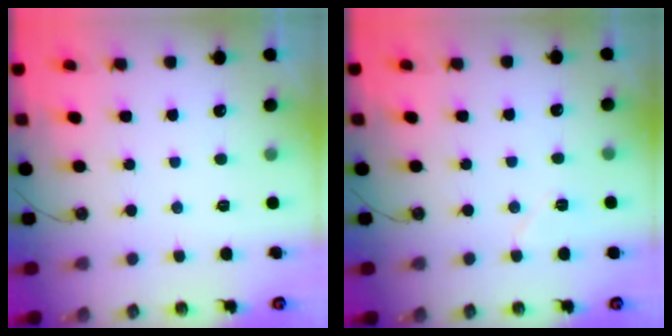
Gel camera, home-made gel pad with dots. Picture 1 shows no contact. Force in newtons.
{"total": 5.7, "press": 5.1, "slide": 2.7}